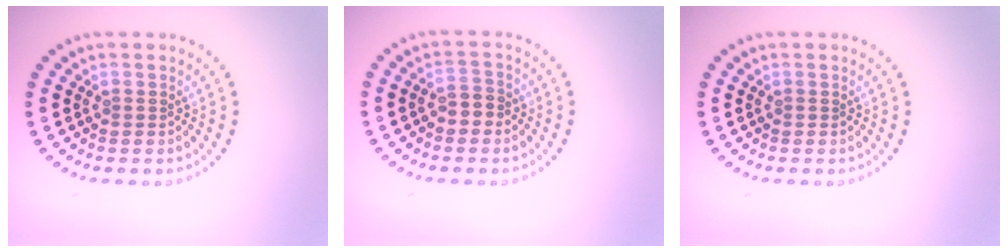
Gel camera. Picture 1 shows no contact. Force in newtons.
{"total": 1.6, "press": 1.5, "slide": 0.5}
{"total": 0.0}